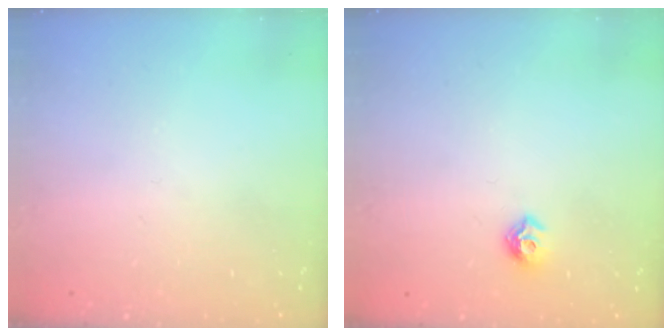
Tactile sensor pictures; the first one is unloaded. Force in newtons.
{"total": 6.9, "press": 6.8, "slide": 0.9}